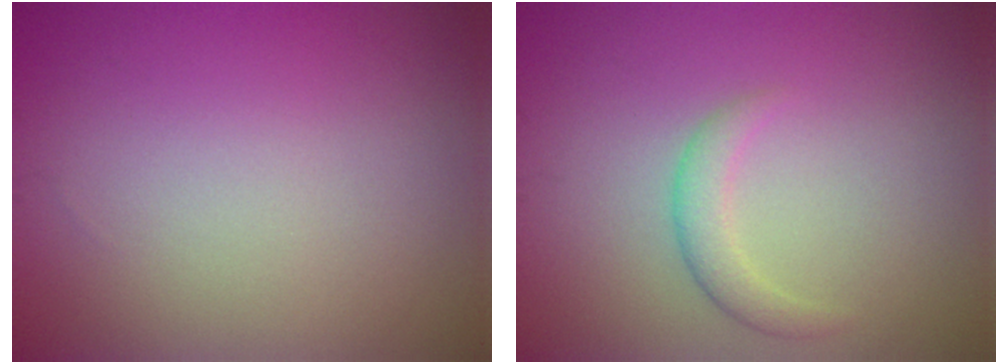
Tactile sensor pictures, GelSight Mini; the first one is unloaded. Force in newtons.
{"total": 2.5, "press": 2.5, "slide": 0.1}